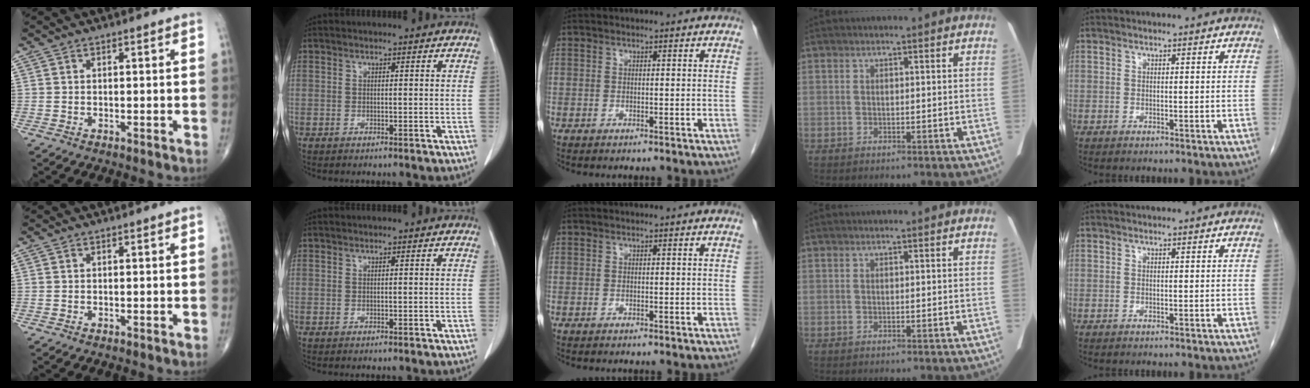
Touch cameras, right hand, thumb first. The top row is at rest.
{}